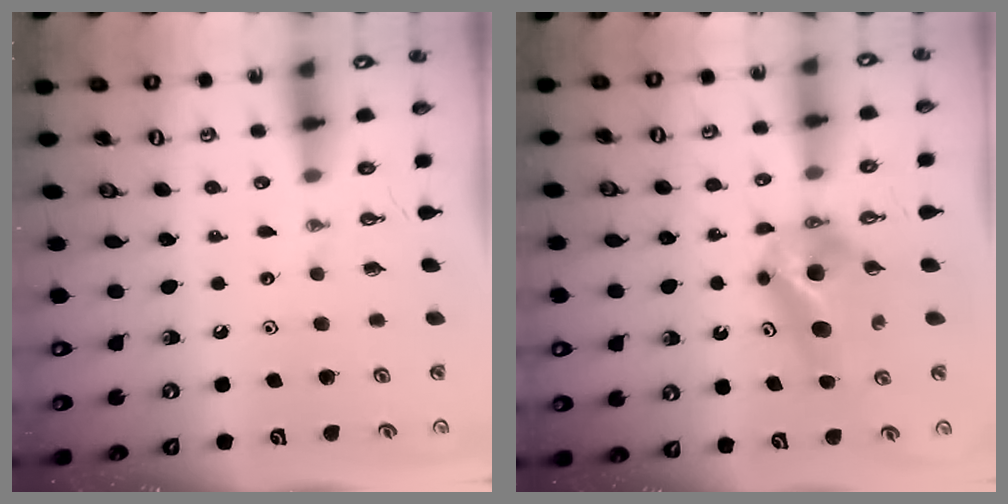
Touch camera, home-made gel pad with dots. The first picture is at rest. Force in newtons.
{"total": 6.5, "press": 6.2, "slide": 1.9}